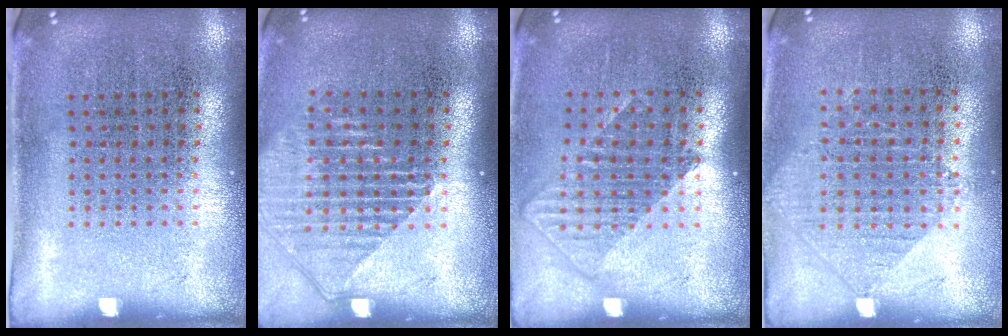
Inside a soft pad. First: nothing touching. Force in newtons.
{"total": 1.6, "press": 1.4, "slide": 0.7}
{"total": 1.2, "press": 1.0, "slide": 0.7}
{"total": 0.9, "press": 0.8, "slide": 0.3}